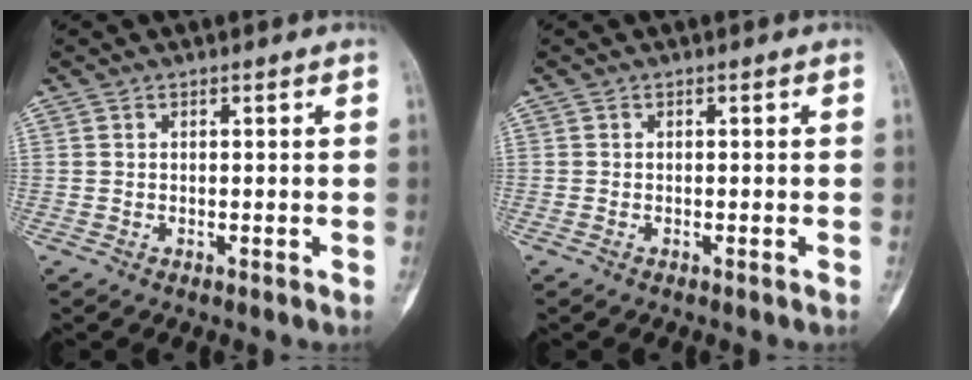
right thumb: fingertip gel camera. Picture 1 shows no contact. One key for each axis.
{"total": 0.0}